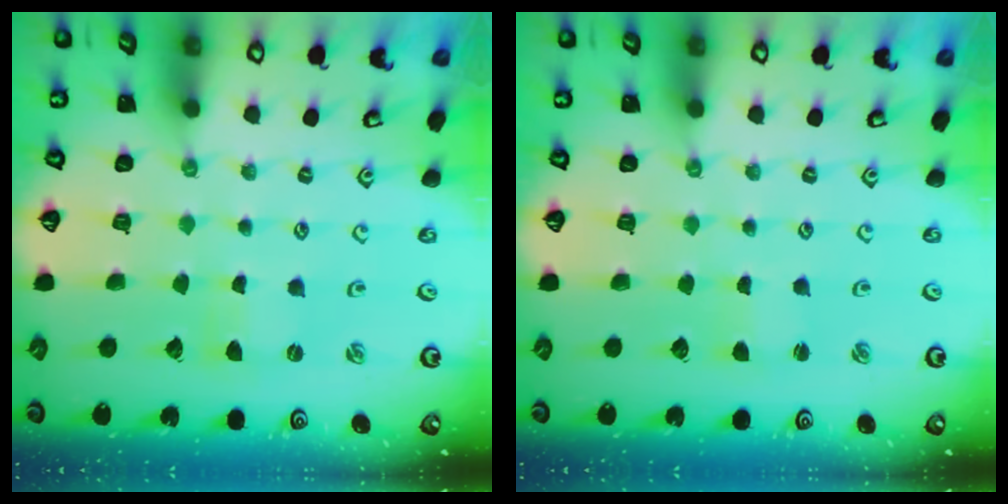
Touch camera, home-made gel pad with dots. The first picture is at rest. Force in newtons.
{"total": 1.3, "press": 1.3, "slide": 0.0}